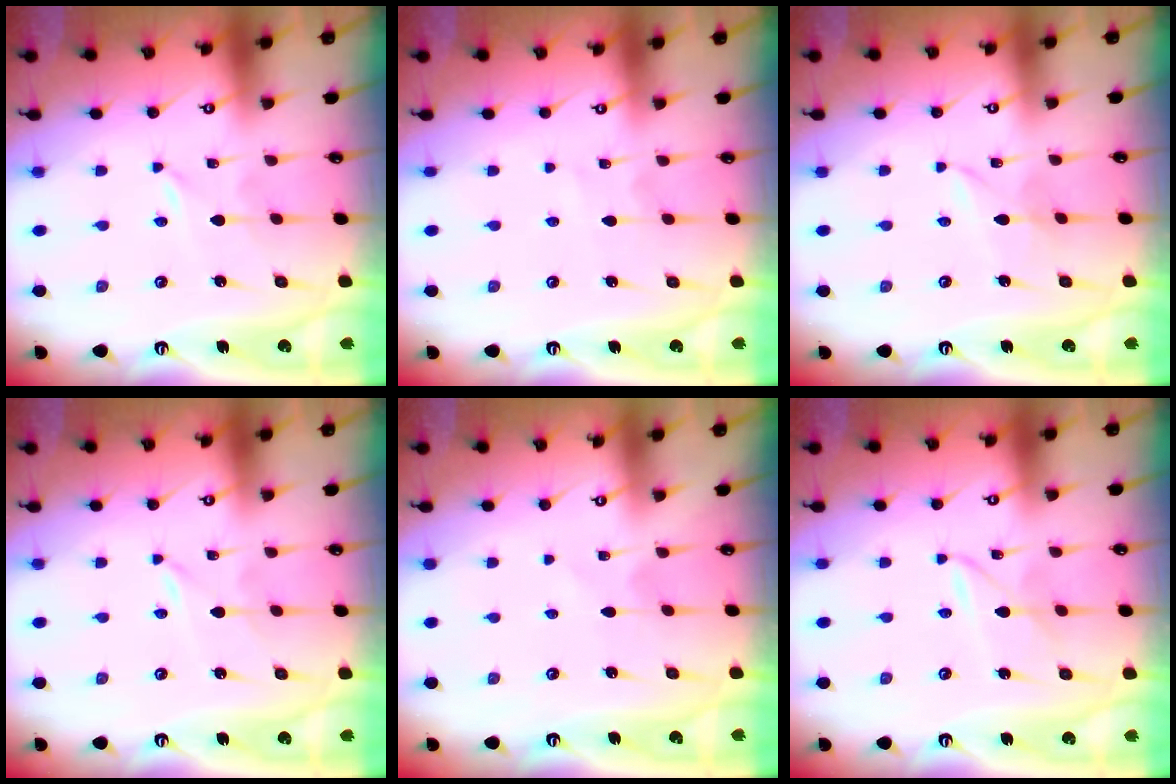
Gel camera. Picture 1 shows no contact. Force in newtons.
{"total": 1.5, "press": 1.5, "slide": 0.2}
{"total": 2.6, "press": 2.6, "slide": 0.3}
{"total": 0.0}
{"total": 2.3, "press": 2.3, "slide": 0.2}
{"total": 2.9, "press": 2.9, "slide": 0.2}